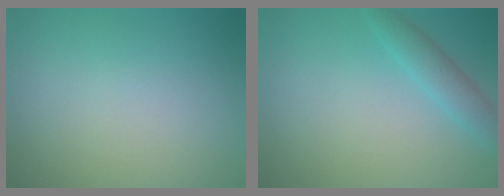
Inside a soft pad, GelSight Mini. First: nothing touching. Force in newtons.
{"total": 2.2, "press": 2.2, "slide": 0.1}